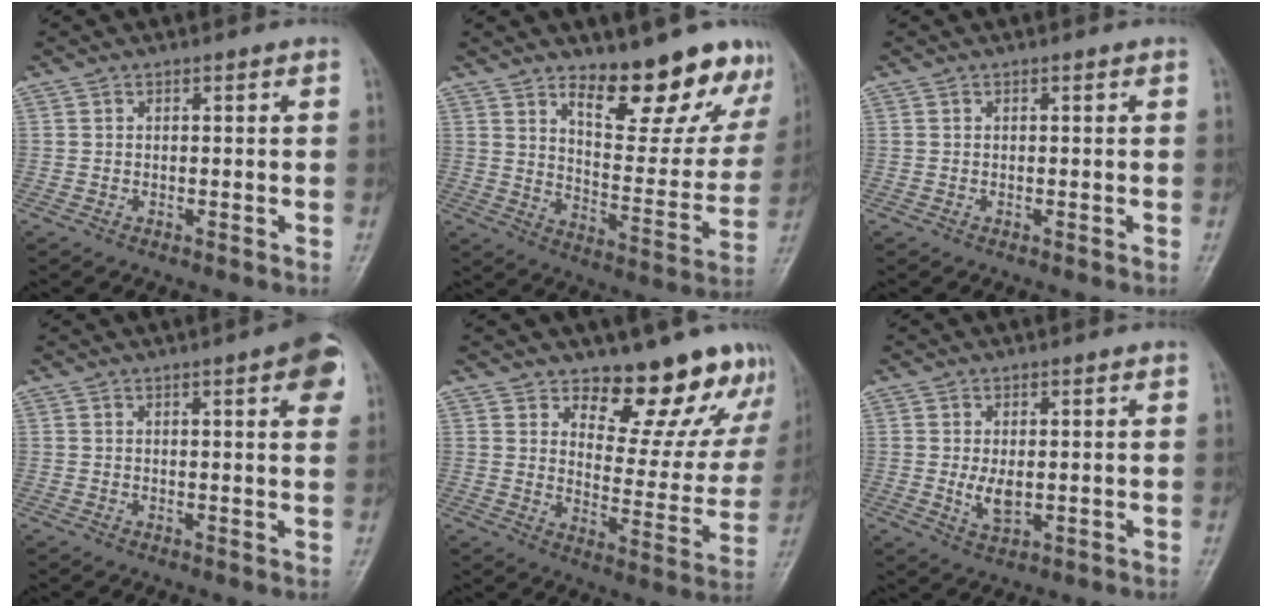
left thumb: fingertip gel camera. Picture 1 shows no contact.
{"total": 17.8, "force": [13.0, 6.5, 10.2], "torque": [-0.072, -0.103, 0.186]}
{"total": 0.0}
{"total": 6.9, "force": [3.0, 1.5, 6.0], "torque": [-0.062, -0.003, 0.030]}
{"total": 16.0, "force": [13.0, 6.6, 6.6], "torque": [-0.021, -0.107, 0.167]}
{"total": 4.3, "force": [0.1, 2.4, 3.6], "torque": [-0.061, -0.010, 0.007]}